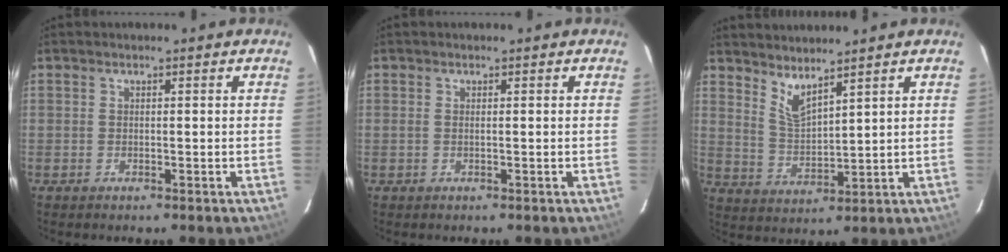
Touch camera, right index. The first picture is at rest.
{"total": 0.6, "force": [0.0, 0.0, 0.6], "torque": [-0.013, 0.001, -0.002]}
{"total": 5.4, "force": [4.4, 1.0, 3.1], "torque": [-0.059, -0.010, 0.090]}